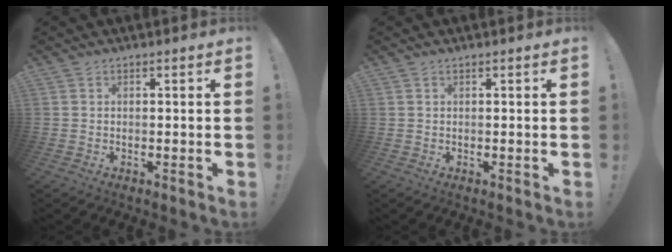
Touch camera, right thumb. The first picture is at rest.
{"total": 0.0}